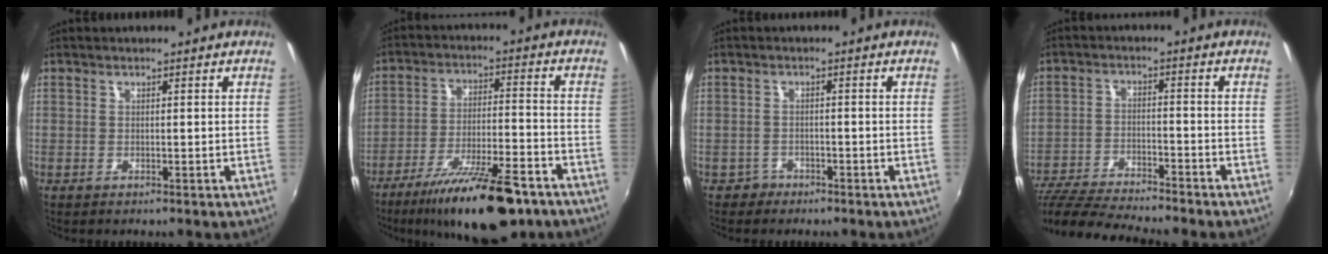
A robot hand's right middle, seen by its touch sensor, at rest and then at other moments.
{"total": 17.8, "force": [-12.9, 4.2, 11.5], "torque": [-0.205, -0.024, -0.200]}
{"total": 2.3, "force": [-1.6, 1.6, -0.1], "torque": [-0.006, 0.006, -0.026]}
{"total": 15.1, "force": [-13.5, 1.2, 6.8], "torque": [-0.149, -0.028, -0.233]}